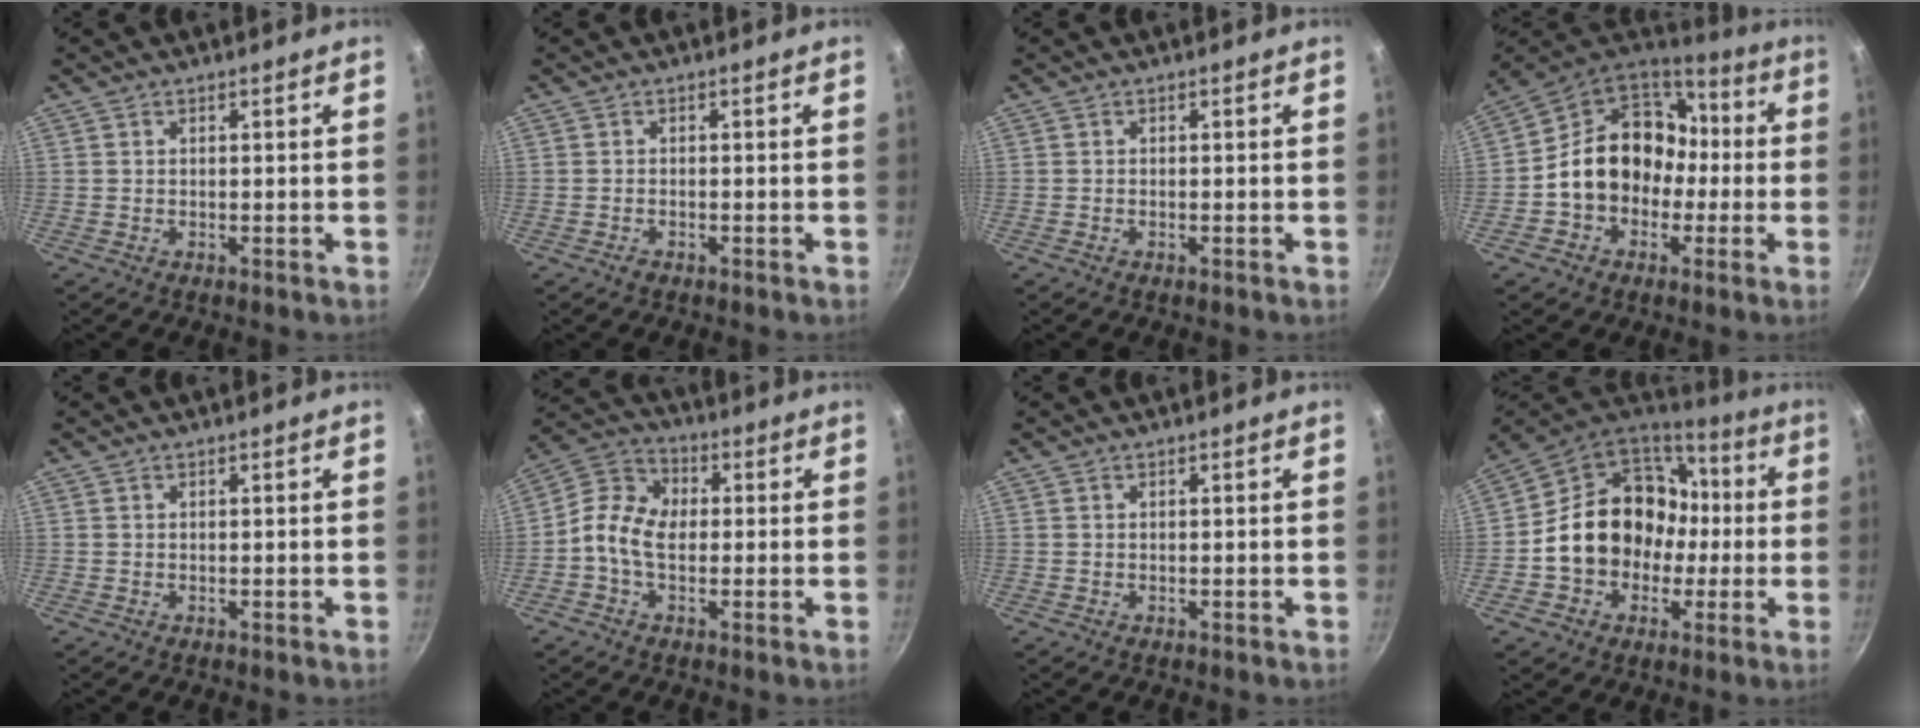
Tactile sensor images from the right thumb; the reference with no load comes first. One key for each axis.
{"total": 1.0, "fx": -0.7, "fy": 0.4, "fz": 0.5, "tx": -0.016, "ty": 0.005, "tz": -0.014}
{"total": 0.0}
{"total": 17.4, "fx": -1.3, "fy": 14.3, "fz": 9.9, "tx": -0.124, "ty": 0.061, "tz": -0.025}
{"total": 0.0}
{"total": 9.4, "fx": -0.6, "fy": 6.7, "fz": 6.5, "tx": -0.109, "ty": 0.024, "tz": -0.035}
{"total": 0.0}
{"total": 20.0, "fx": -0.8, "fy": 16.5, "fz": 11.2, "tx": -0.162, "ty": 0.055, "tz": -0.005}